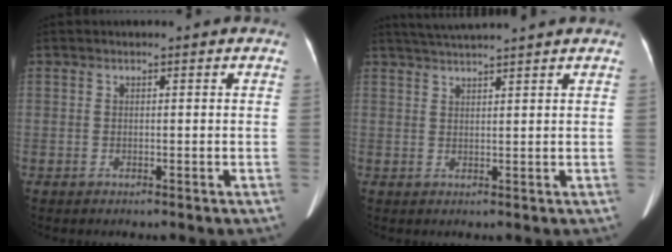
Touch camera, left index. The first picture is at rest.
{"total": 6.1, "force": [5.5, -1.2, 2.3], "torque": [-0.039, 0.025, 0.087]}